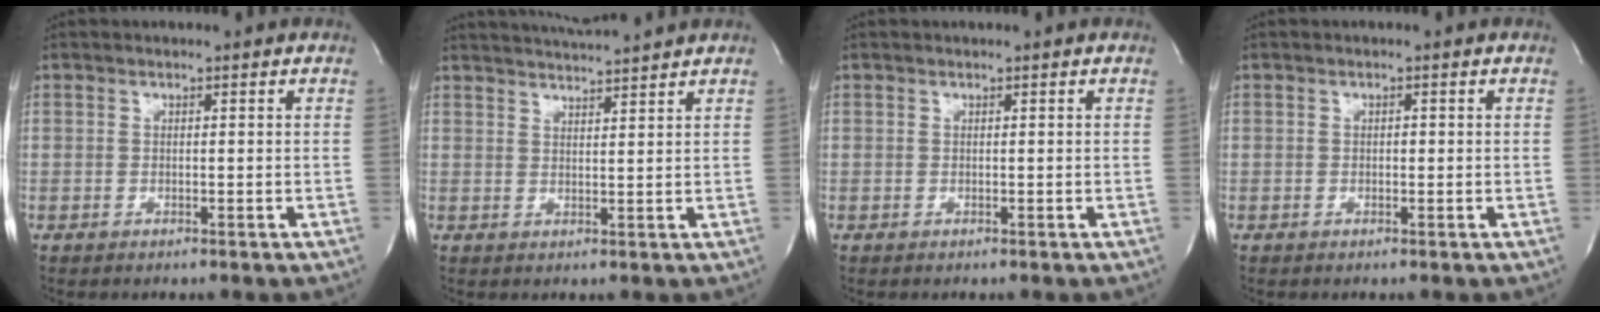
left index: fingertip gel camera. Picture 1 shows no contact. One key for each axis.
{"total": 6.8, "fx": 6.5, "fy": -1.0, "fz": 1.9, "tx": -0.040, "ty": 0.009, "tz": 0.099}
{"total": 0.0}
{"total": 0.6, "fx": -0.2, "fy": 0.3, "fz": 0.4, "tx": -0.005, "ty": -0.002, "tz": -0.005}